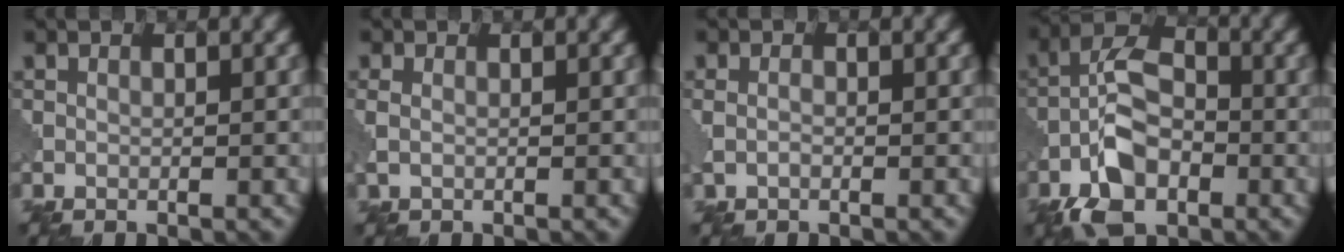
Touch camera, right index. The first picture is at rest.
{"total": 1.2, "force": [0.2, 0.7, 0.9], "torque": [-0.023, -0.003, 0.002]}
{"total": 0.9, "force": [-0.1, 0.5, 0.8], "torque": [-0.020, 0.000, -0.005]}
{"total": 7.4, "force": [-3.6, 3.9, 5.1], "torque": [-0.097, 0.006, -0.081]}